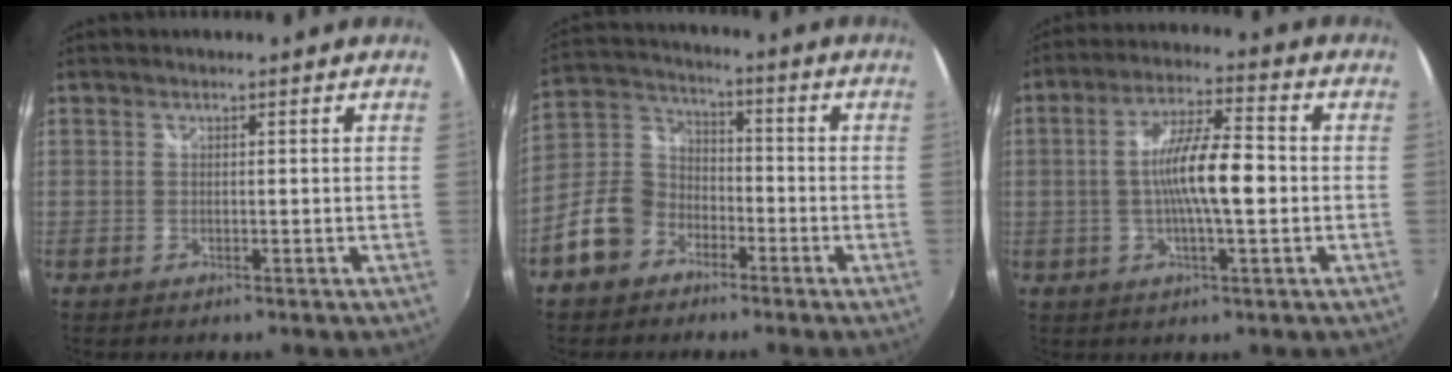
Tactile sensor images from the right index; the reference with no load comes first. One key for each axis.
{"total": 11.0, "fx": -6.2, "fy": 8.1, "fz": 4.2, "tx": -0.111, "ty": 0.032, "tz": -0.114}
{"total": 10.4, "fx": -1.1, "fy": 1.7, "fz": 10.2, "tx": -0.188, "ty": 0.005, "tz": -0.021}